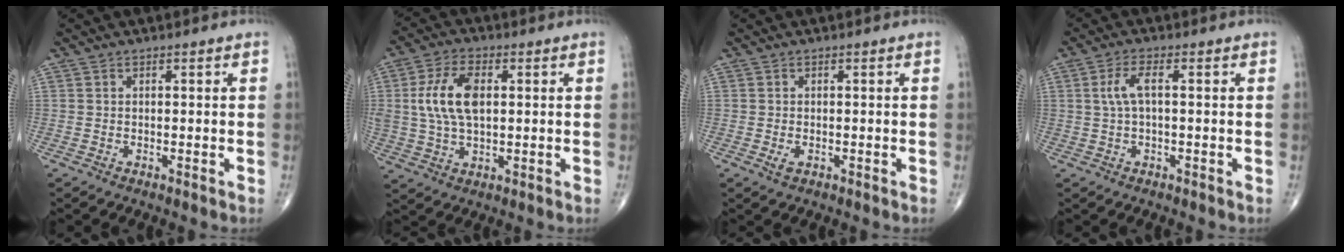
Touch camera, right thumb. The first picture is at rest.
{"total": 10.5, "force": [1.7, 5.6, 8.8], "torque": [-0.180, 0.004, 0.034]}
{"total": 1.6, "force": [-0.5, 0.9, 1.2], "torque": [-0.023, 0.000, -0.006]}
{"total": 4.0, "force": [0.5, 1.3, 3.8], "torque": [-0.094, 0.012, 0.008]}